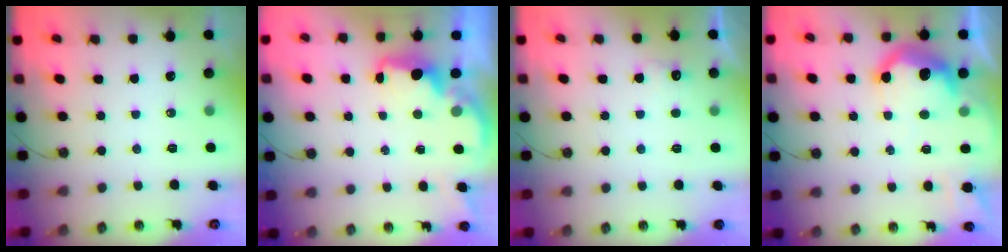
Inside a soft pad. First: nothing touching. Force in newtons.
{"total": 2.0, "press": 1.9, "slide": 0.7}
{"total": 4.5, "press": 4.4, "slide": 1.1}
{"total": 14.9, "press": 14.9, "slide": 1.1}